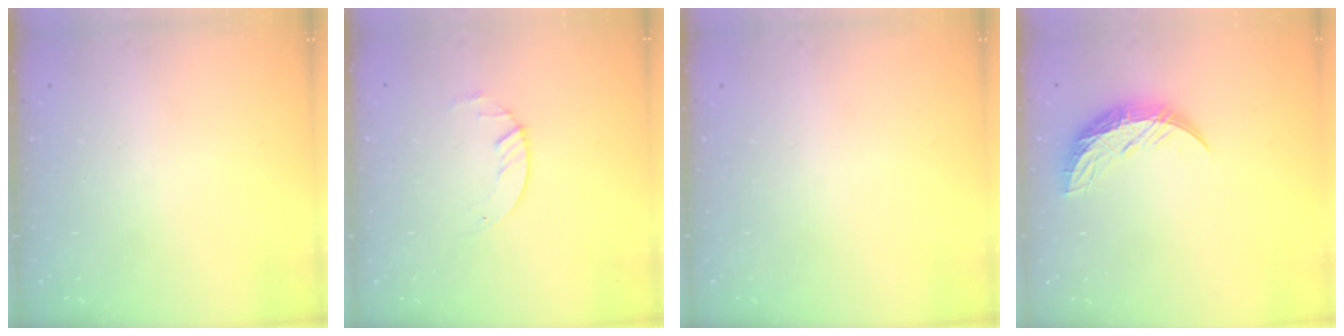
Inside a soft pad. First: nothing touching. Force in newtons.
{"total": 1.8, "press": 1.8, "slide": 0.2}
{"total": 0.0}
{"total": 10.7, "press": 10.7, "slide": 0.4}